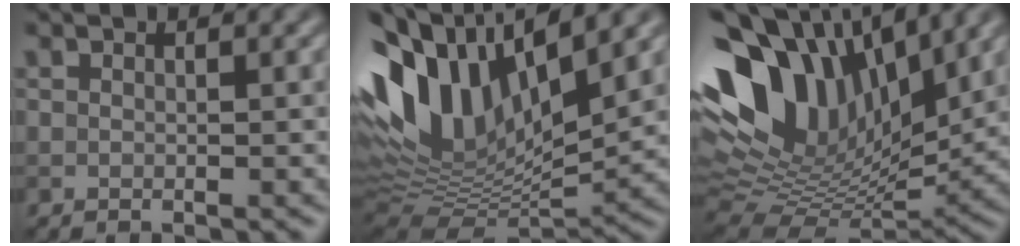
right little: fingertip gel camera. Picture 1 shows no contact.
{"total": 14.2, "force": [4.9, 7.2, 11.3], "torque": [-0.232, 0.018, 0.087]}
{"total": 15.9, "force": [6.8, 8.4, 11.7], "torque": [-0.239, 0.028, 0.123]}